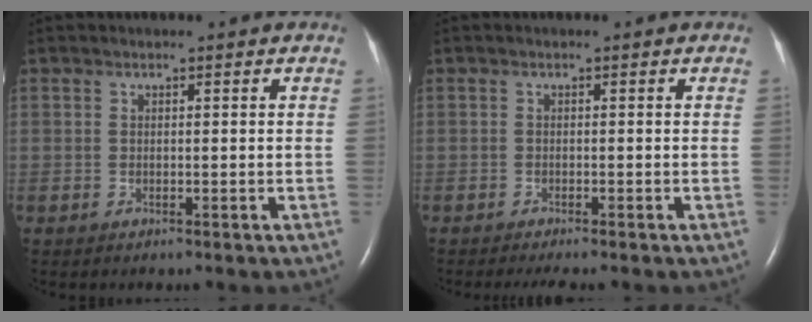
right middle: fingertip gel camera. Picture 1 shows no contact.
{"total": 3.5, "force": [-3.0, 0.1, 1.9], "torque": [-0.024, -0.007, -0.040]}